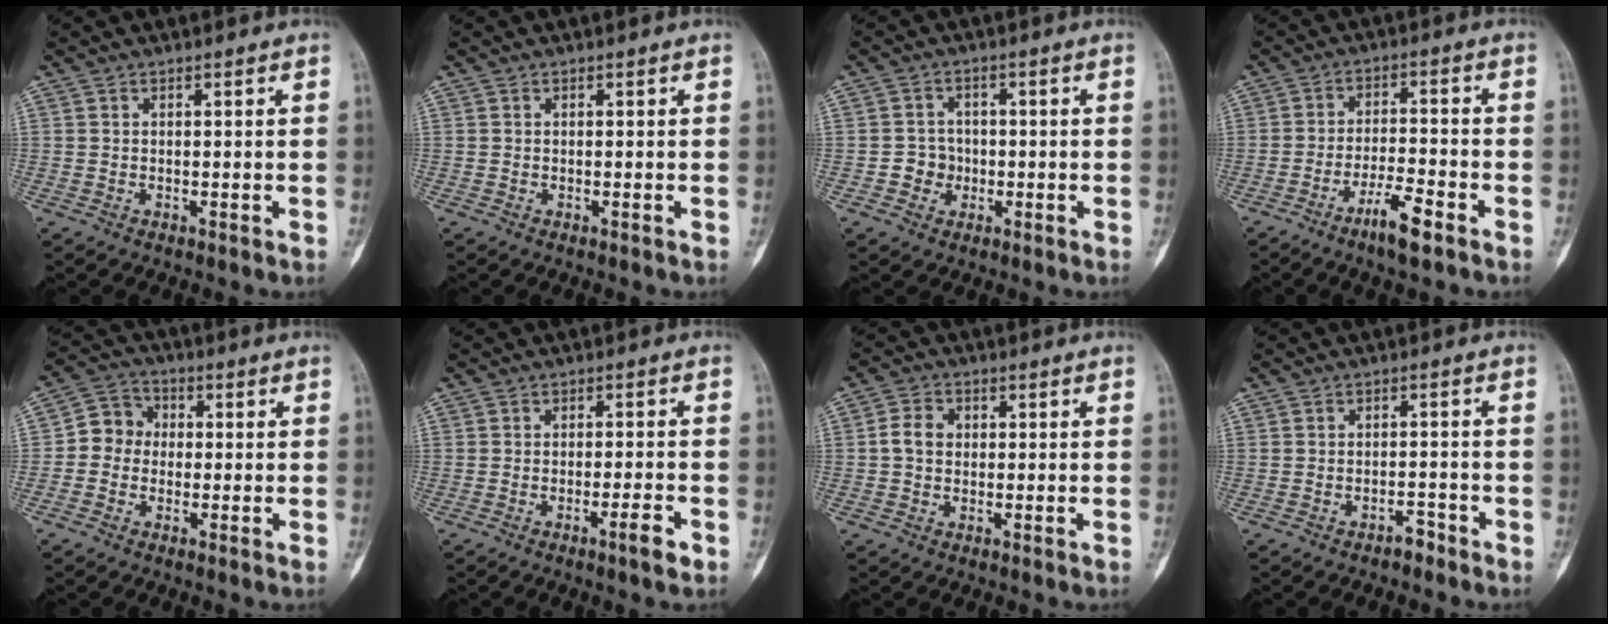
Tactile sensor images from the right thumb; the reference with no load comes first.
{"total": 0.0}
{"total": 3.7, "force": [-0.9, 3.5, 1.1], "torque": [0.006, 0.010, -0.020]}
{"total": 6.7, "force": [-4.3, 1.2, 4.9], "torque": [-0.091, 0.027, -0.076]}
{"total": 6.3, "force": [-0.5, 5.6, 2.7], "torque": [-0.018, 0.021, -0.027]}
{"total": 3.7, "force": [-2.0, 0.3, 3.1], "torque": [-0.051, 0.009, -0.034]}
{"total": 4.2, "force": [0.1, 3.3, 2.5], "torque": [-0.039, 0.012, -0.004]}
{"total": 2.1, "force": [-1.7, 1.0, 0.8], "torque": [-0.008, 0.016, -0.026]}